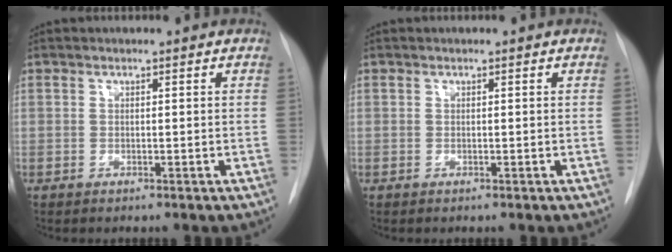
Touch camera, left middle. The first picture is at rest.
{"total": 0.0}